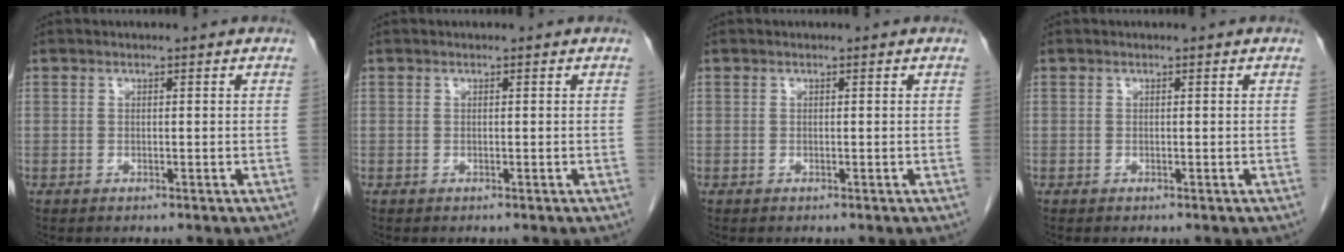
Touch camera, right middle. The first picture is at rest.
{"total": 0.0}
{"total": 0.0}
{"total": 0.0}